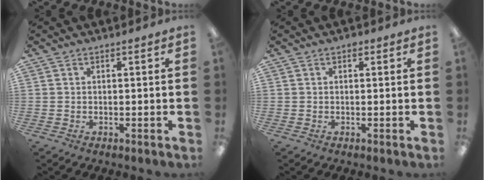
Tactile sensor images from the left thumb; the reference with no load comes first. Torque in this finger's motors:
{"motor_torque": [0.10, -0.02, 0.42, -0.26, 0.00]}